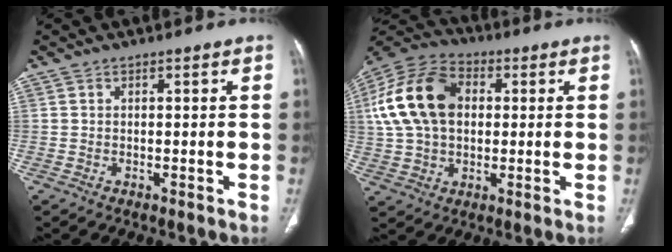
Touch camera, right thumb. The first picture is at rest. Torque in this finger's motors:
{"motor_torque": [0.91, 3.31, 1.34, 0.00, 0.21]}